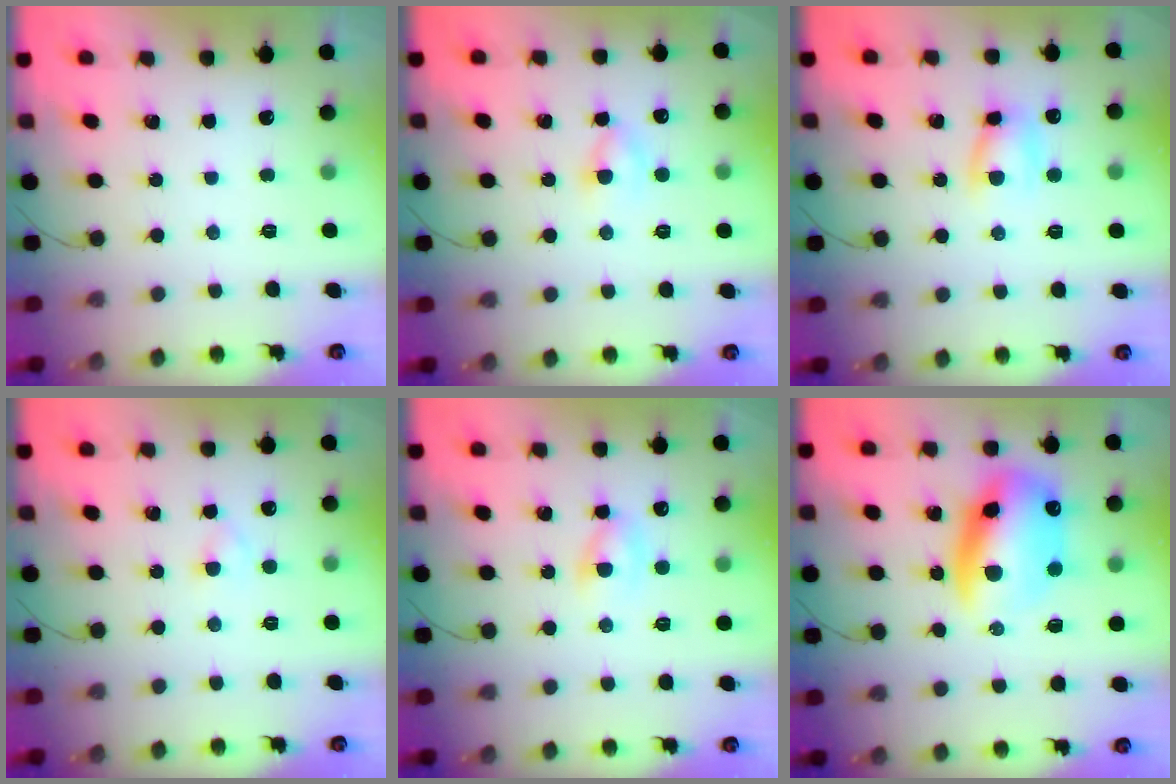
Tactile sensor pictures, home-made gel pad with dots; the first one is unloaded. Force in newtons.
{"total": 3.1, "press": 2.8, "slide": 1.4}
{"total": 7.1, "press": 7.1, "slide": 0.7}
{"total": 2.1, "press": 1.8, "slide": 1.1}
{"total": 3.2, "press": 3.0, "slide": 1.1}
{"total": 15.4, "press": 14.9, "slide": 4.1}